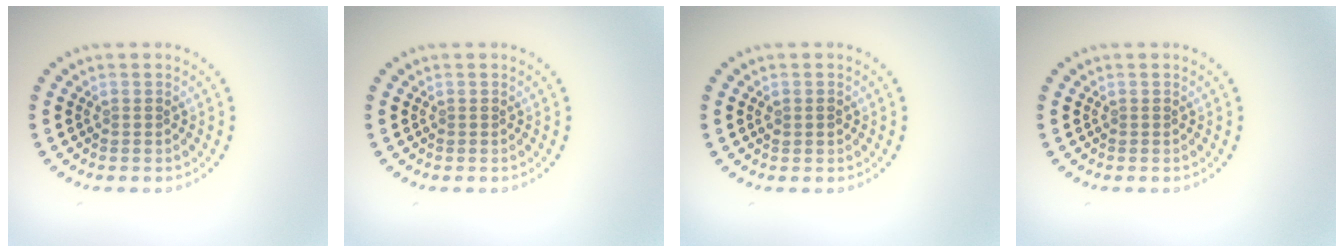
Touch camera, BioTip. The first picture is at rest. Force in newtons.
{"total": 0.0}
{"total": 0.8, "press": 0.8, "slide": 0.1}
{"total": 0.0}